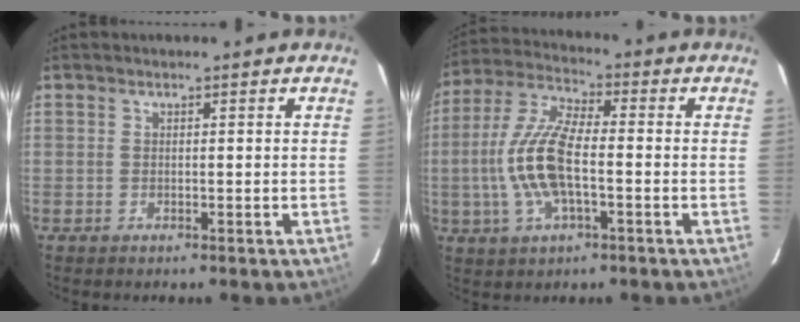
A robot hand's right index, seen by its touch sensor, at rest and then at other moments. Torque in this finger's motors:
{"motor_torque": [1.83, -0.31, 0.42, 0.21]}